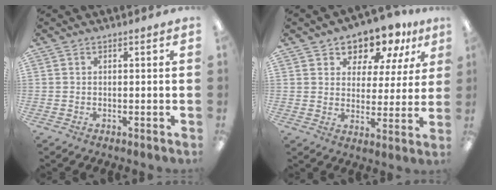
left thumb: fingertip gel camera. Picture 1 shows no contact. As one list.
[{"total": 10.1, "force": [8.6, 4.7, 2.3], "torque": [-0.051, -0.065, 0.161]}]